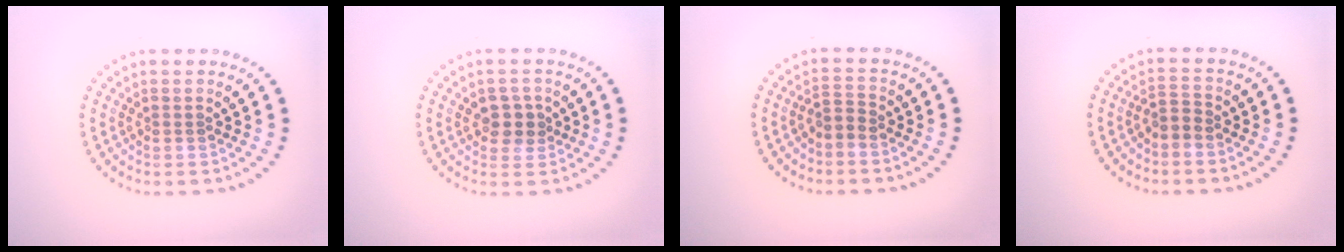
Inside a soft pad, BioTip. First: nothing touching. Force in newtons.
{"total": 2.3, "press": 2.1, "slide": 0.8}
{"total": 1.5, "press": 1.2, "slide": 1.0}
{"total": 1.6, "press": 1.2, "slide": 1.1}